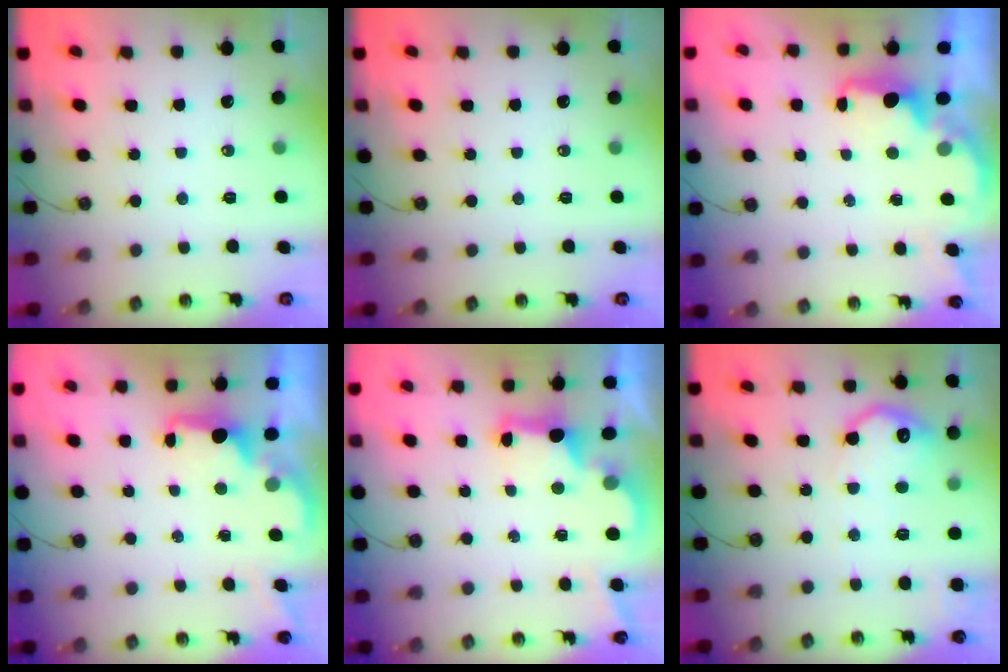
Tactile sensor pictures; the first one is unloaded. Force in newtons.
{"total": 0.0}
{"total": 1.9, "press": 1.7, "slide": 0.8}
{"total": 1.8, "press": 1.6, "slide": 0.8}
{"total": 2.9, "press": 2.7, "slide": 0.9}
{"total": 13.7, "press": 13.6, "slide": 0.7}